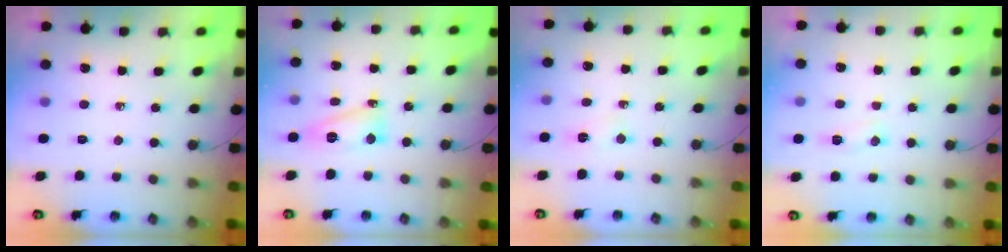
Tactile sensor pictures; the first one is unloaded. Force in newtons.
{"total": 11.1, "press": 11.1, "slide": 0.8}
{"total": 2.3, "press": 2.3, "slide": 0.3}
{"total": 15.9, "press": 5.9, "slide": 14.7}